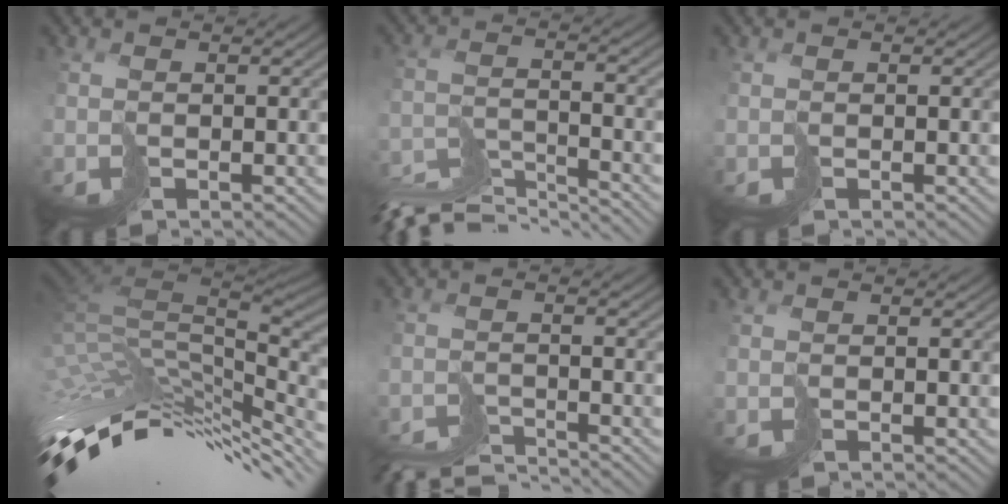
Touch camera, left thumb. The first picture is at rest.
{"total": 8.8, "force": [-8.1, 1.8, 3.0], "torque": [-0.070, -0.011, -0.150]}
{"total": 0.0}
{"total": 15.5, "force": [-5.5, 6.9, 12.7], "torque": [-0.272, -0.006, -0.094]}
{"total": 6.0, "force": [-5.8, 0.4, 1.4], "torque": [-0.022, 0.002, -0.108]}
{"total": 0.0}